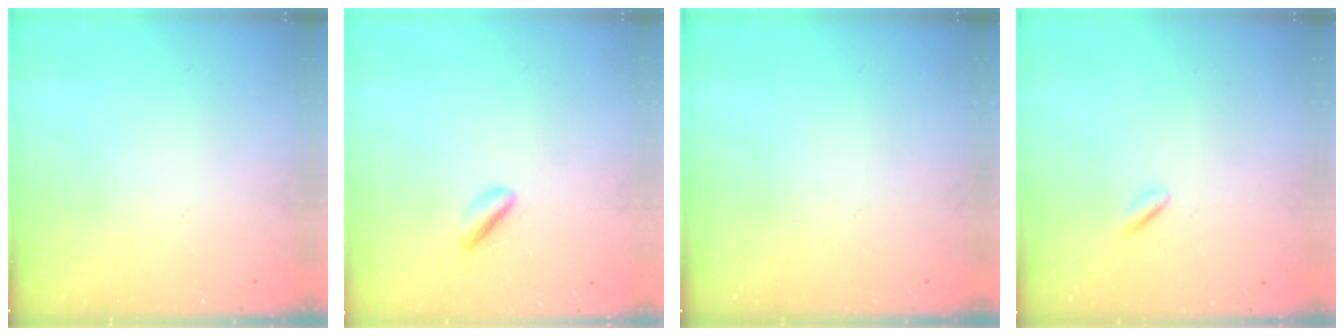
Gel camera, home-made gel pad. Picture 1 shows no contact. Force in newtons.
{"total": 2.0, "press": 1.9, "slide": 0.6}
{"total": 0.0}
{"total": 0.7, "press": 0.6, "slide": 0.4}